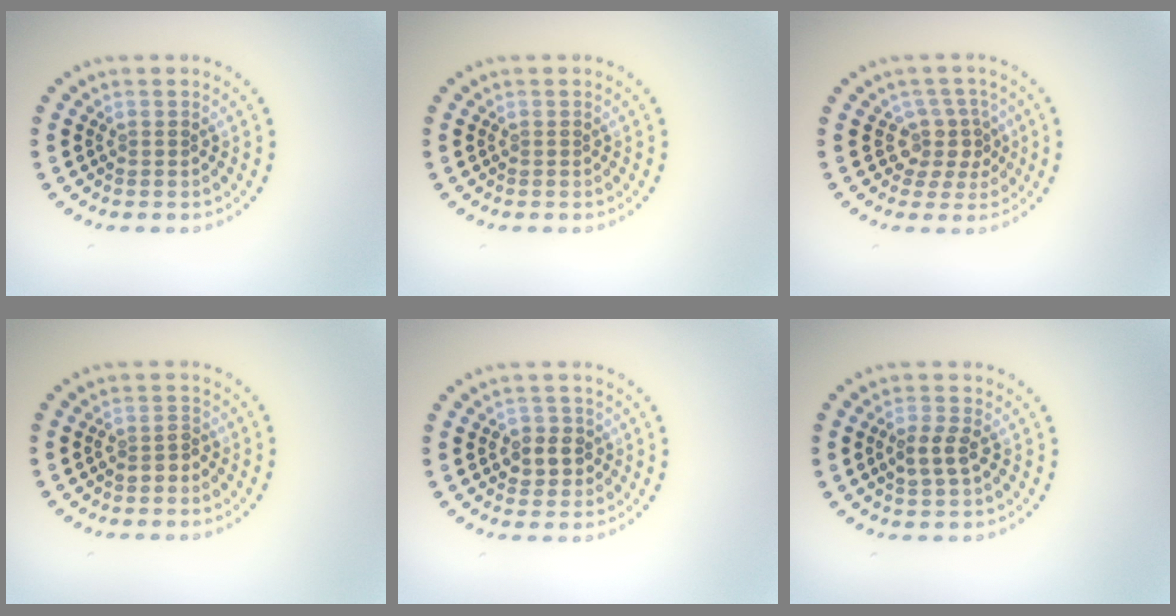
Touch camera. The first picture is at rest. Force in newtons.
{"total": 0.0}
{"total": 2.8, "press": 2.2, "slide": 1.8}
{"total": 1.4, "press": 1.2, "slide": 0.7}
{"total": 2.3, "press": 2.2, "slide": 0.8}
{"total": 2.4, "press": 2.3, "slide": 0.5}